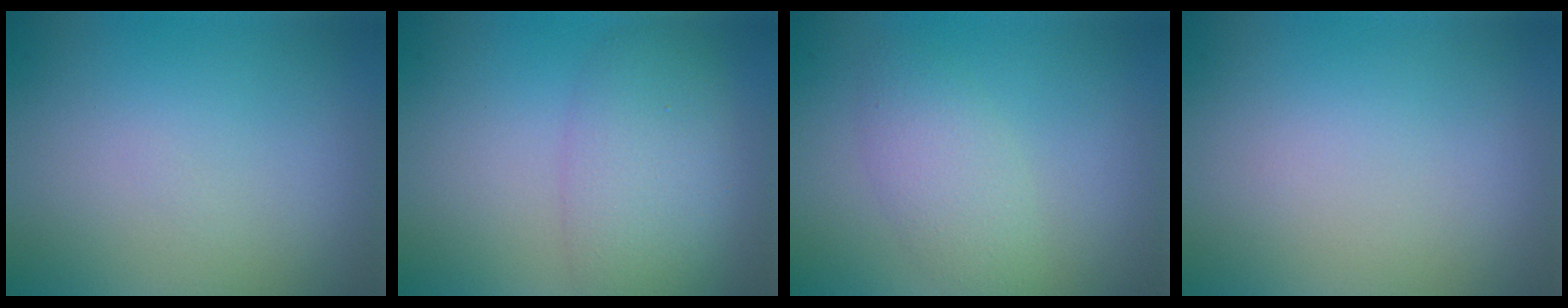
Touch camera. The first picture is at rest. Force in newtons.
{"total": 5.5, "press": 5.5, "slide": 0.1}
{"total": 2.9, "press": 2.9, "slide": 0.1}
{"total": 0.0}